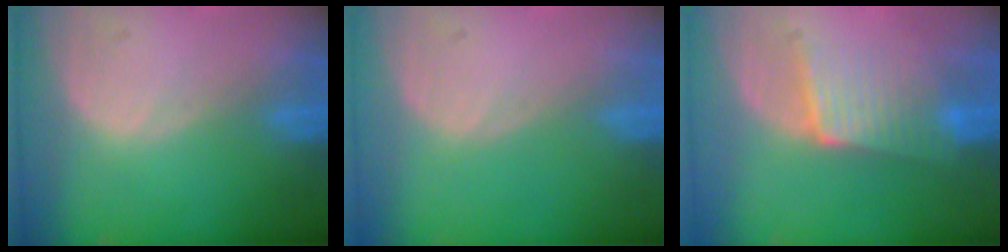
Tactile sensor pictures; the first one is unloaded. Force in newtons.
{"total": 0.0}
{"total": 6.5, "press": 5.6, "slide": 3.2}